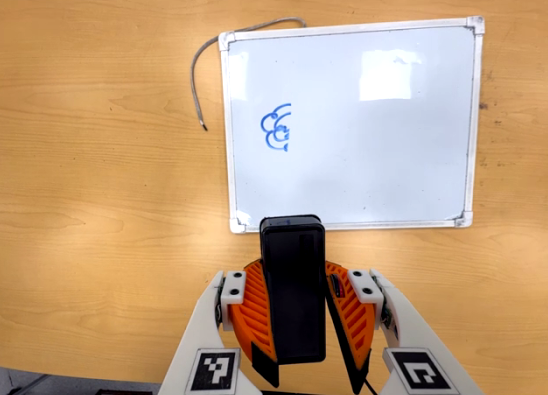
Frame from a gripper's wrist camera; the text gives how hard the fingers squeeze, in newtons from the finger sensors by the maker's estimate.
{"total": 9.1, "left": 9.6, "right": 8.5}